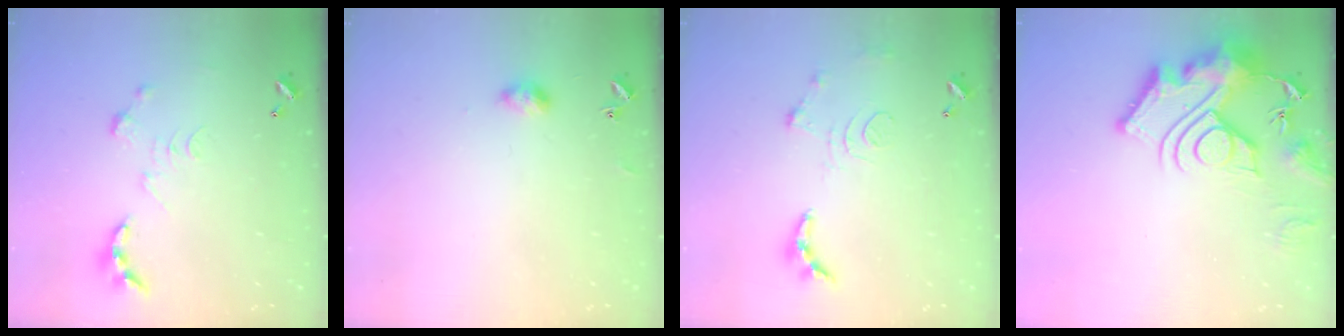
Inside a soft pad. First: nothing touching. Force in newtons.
{"total": 3.8, "press": 3.8, "slide": 0.6}
{"total": 10.7, "press": 10.6, "slide": 1.0}
{"total": 18.5, "press": 18.4, "slide": 1.9}